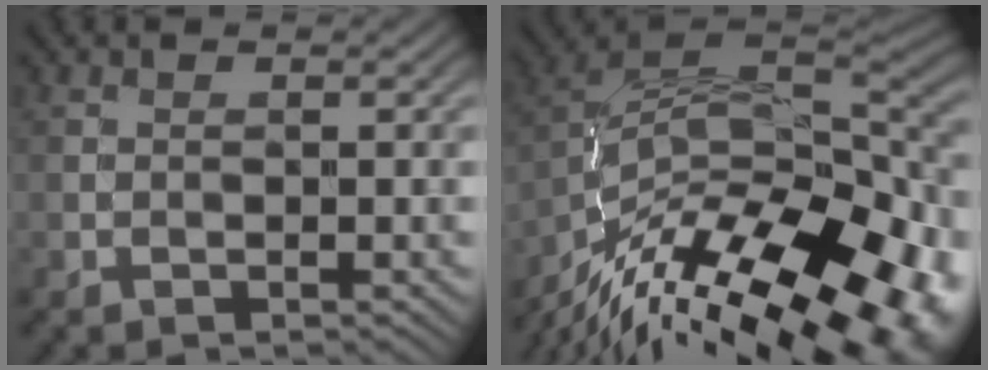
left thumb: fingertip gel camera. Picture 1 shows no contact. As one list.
[{"total": 18.8, "force": [-12.0, 7.9, 12.1], "torque": [-0.206, -0.009, -0.179]}]